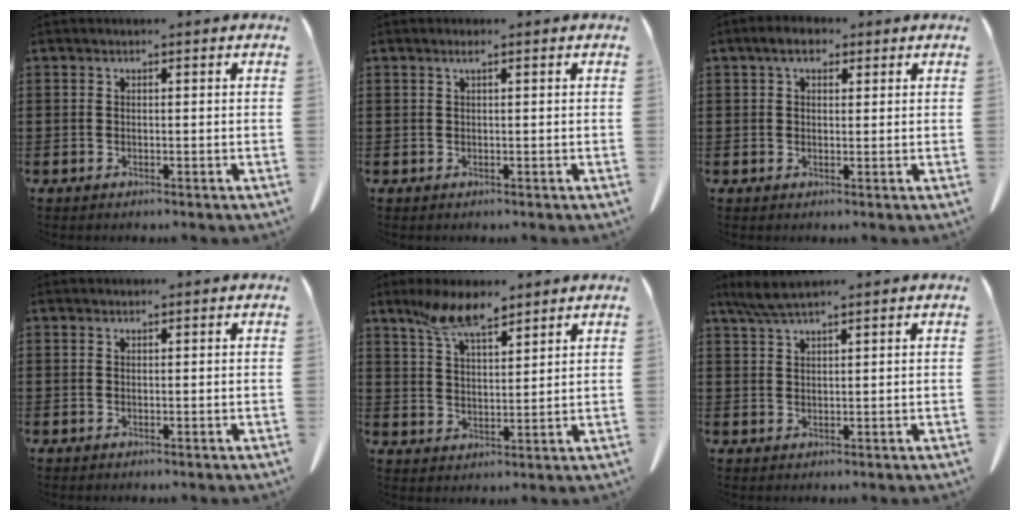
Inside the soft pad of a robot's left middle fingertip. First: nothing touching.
{"total": 0.9, "force": [0.4, 0.0, 0.8], "torque": [-0.017, -0.001, 0.008]}
{"total": 3.8, "force": [2.2, 1.8, 2.5], "torque": [-0.049, 0.008, 0.038]}
{"total": 0.0}
{"total": 8.4, "force": [6.5, 2.2, 4.9], "torque": [-0.113, -0.008, 0.118]}
{"total": 3.5, "force": [2.8, 0.2, 2.2], "torque": [-0.049, -0.001, 0.052]}